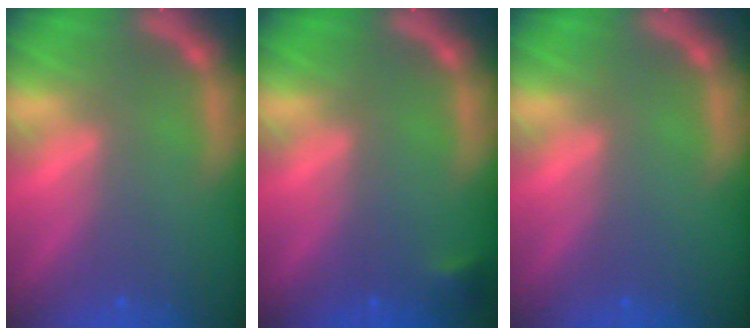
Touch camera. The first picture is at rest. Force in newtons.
{"total": 0.9}
{"total": 0.0}